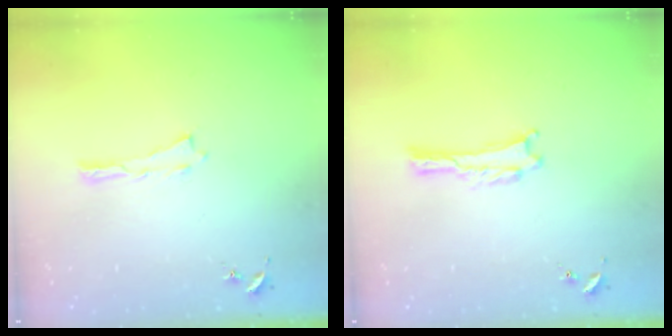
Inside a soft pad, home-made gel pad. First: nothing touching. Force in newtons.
{"total": 0.0}